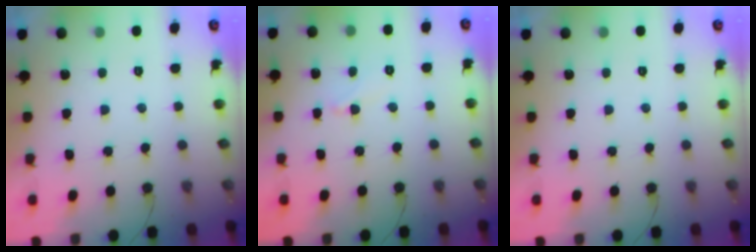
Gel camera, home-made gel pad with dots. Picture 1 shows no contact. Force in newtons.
{"total": 4.1, "press": 4.1, "slide": 0.5}
{"total": 0.0}